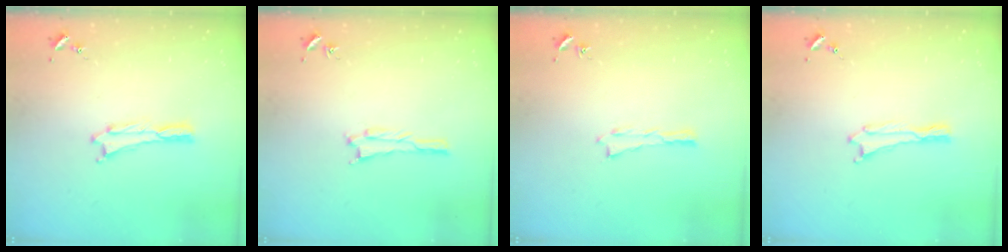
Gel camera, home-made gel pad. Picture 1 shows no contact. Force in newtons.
{"total": 1.1, "press": 1.1, "slide": 0.1}
{"total": 0.0}
{"total": 0.0}